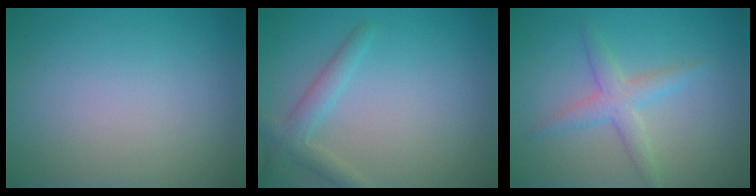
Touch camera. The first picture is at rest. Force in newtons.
{"total": 2.4, "press": 2.3, "slide": 0.1}
{"total": 2.7, "press": 2.7, "slide": 0.0}